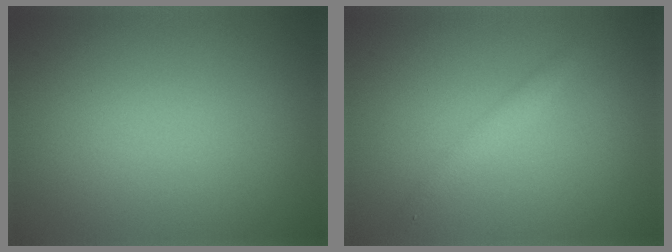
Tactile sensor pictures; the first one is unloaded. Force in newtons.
{"total": 1.4, "press": 1.4, "slide": 0.0}